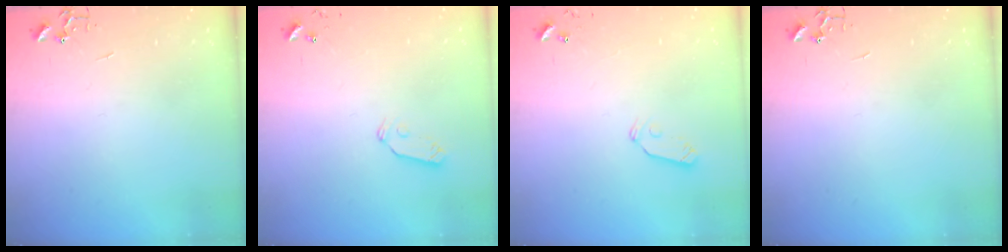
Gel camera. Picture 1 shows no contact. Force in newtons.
{"total": 5.6, "press": 5.6, "slide": 0.3}
{"total": 5.3, "press": 5.3, "slide": 0.1}
{"total": 0.0}